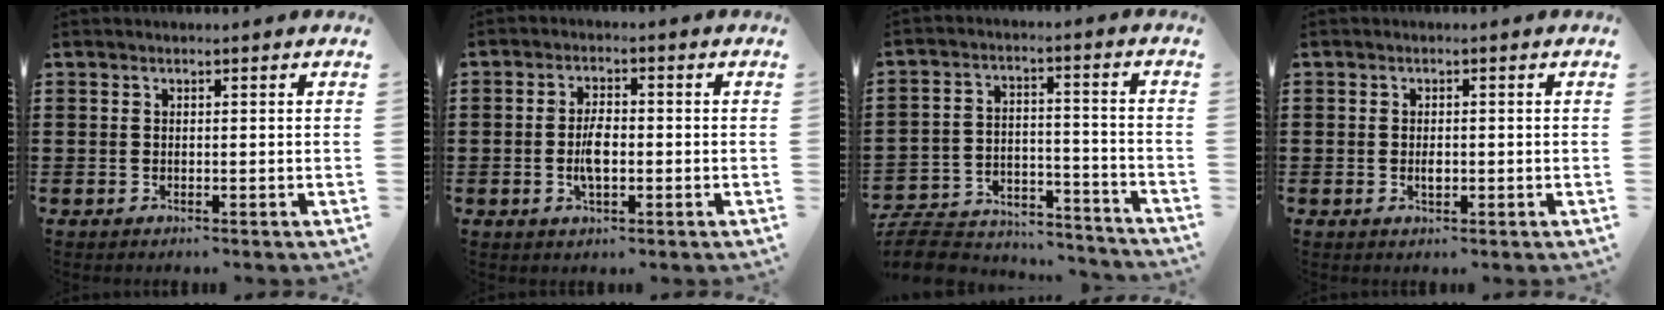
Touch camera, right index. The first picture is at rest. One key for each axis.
{"total": 4.1, "fx": -0.6, "fy": 1.8, "fz": 3.6, "tx": -0.081, "ty": 0.000, "tz": -0.016}
{"total": 8.3, "fx": -7.8, "fy": 1.8, "fz": 2.1, "tx": -0.047, "ty": 0.015, "tz": -0.155}
{"total": 1.3, "fx": -0.2, "fy": 0.6, "fz": 1.1, "tx": -0.020, "ty": 0.000, "tz": -0.003}